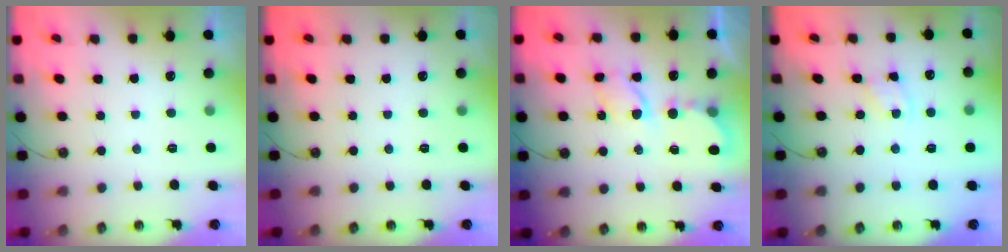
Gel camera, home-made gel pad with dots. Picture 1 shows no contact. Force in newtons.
{"total": 0.0}
{"total": 6.5, "press": 6.5, "slide": 0.2}
{"total": 2.7, "press": 2.7, "slide": 0.4}